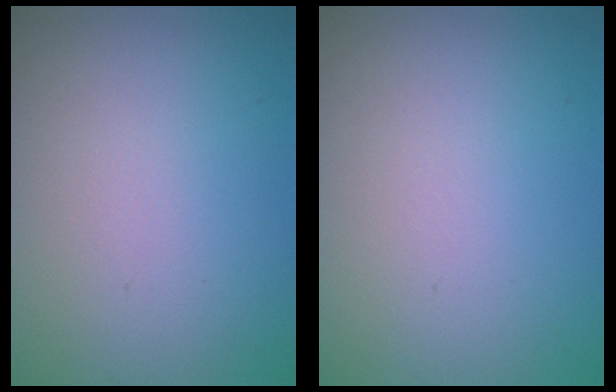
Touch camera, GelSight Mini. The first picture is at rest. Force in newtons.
{"total": 0.0}